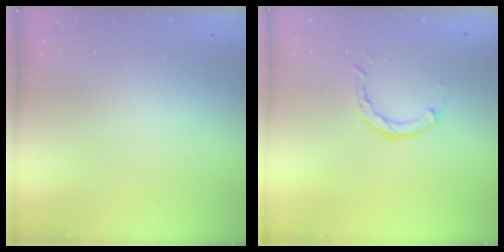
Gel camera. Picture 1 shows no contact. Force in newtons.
{"total": 2.1, "press": 2.1, "slide": 0.3}